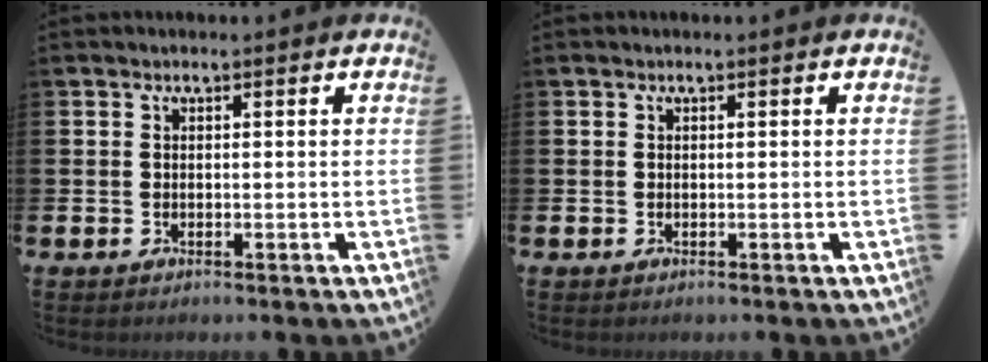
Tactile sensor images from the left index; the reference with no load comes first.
{"total": 0.0}